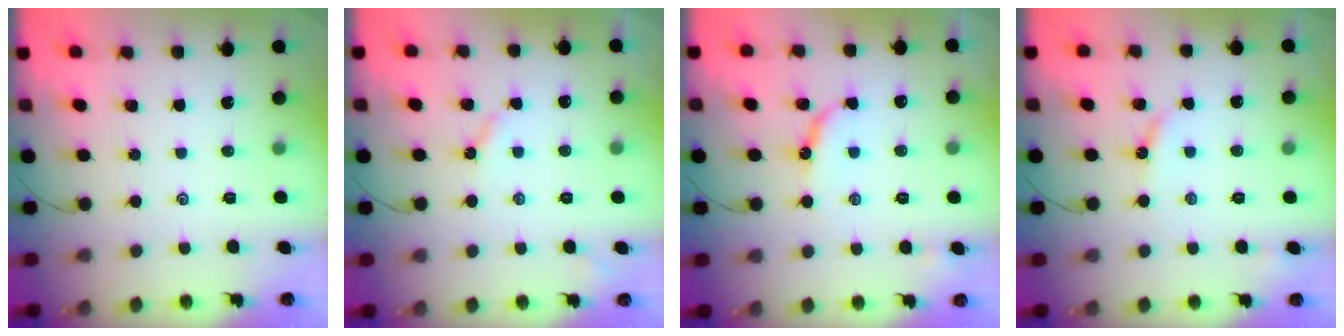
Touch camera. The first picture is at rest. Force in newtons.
{"total": 2.9, "press": 2.9, "slide": 0.4}
{"total": 7.9, "press": 7.8, "slide": 0.7}
{"total": 4.5, "press": 4.4, "slide": 0.5}